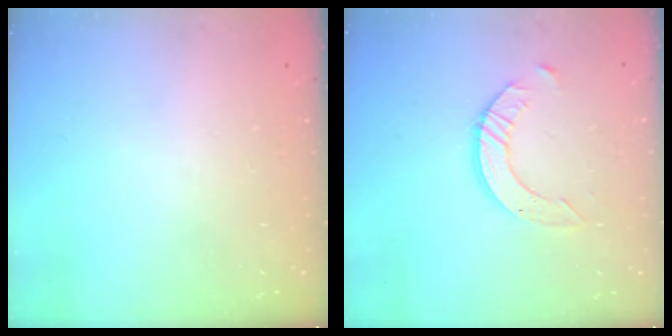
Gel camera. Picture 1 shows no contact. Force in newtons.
{"total": 8.0, "press": 7.9, "slide": 0.8}